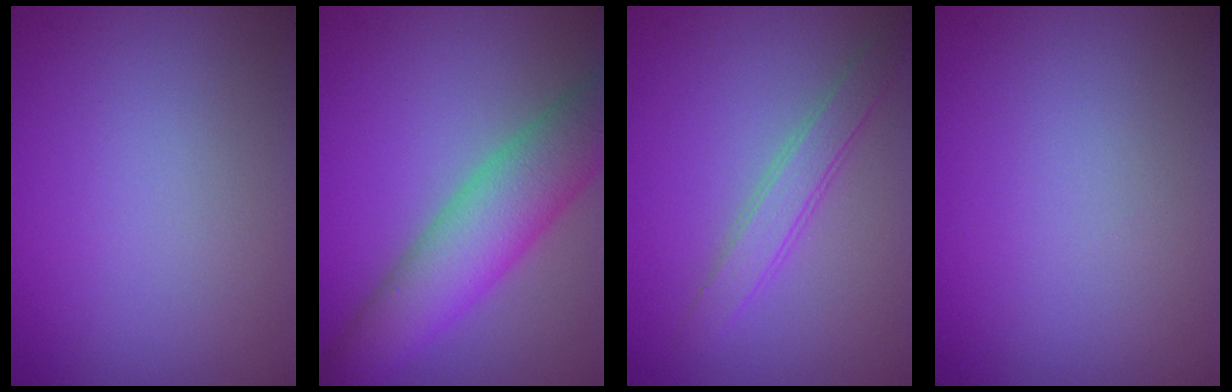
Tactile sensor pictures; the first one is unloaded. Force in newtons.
{"total": 7.6, "press": 7.6, "slide": 0.3}
{"total": 2.6, "press": 2.6, "slide": 0.1}
{"total": 0.0}